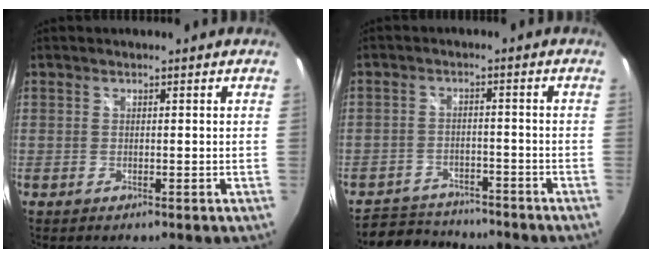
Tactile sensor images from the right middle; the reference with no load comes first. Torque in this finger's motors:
{"motor_torque": [0.07, -0.42, -0.19, -0.10]}